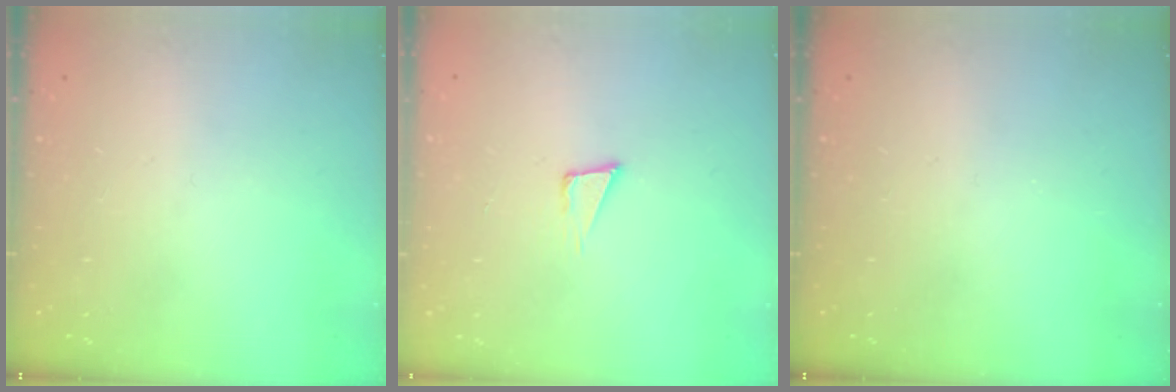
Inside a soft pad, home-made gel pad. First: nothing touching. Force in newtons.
{"total": 3.9, "press": 2.7, "slide": 2.9}
{"total": 0.0}